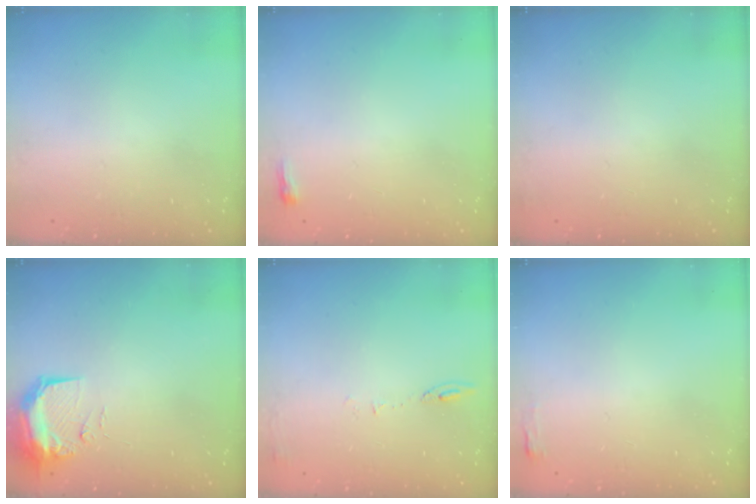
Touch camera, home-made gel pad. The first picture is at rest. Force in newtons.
{"total": 2.3, "press": 2.2, "slide": 0.7}
{"total": 2.8, "press": 2.2, "slide": 1.7}
{"total": 11.0, "press": 9.6, "slide": 5.4}
{"total": 6.2, "press": 6.2, "slide": 0.9}
{"total": 2.7, "press": 2.6, "slide": 0.8}